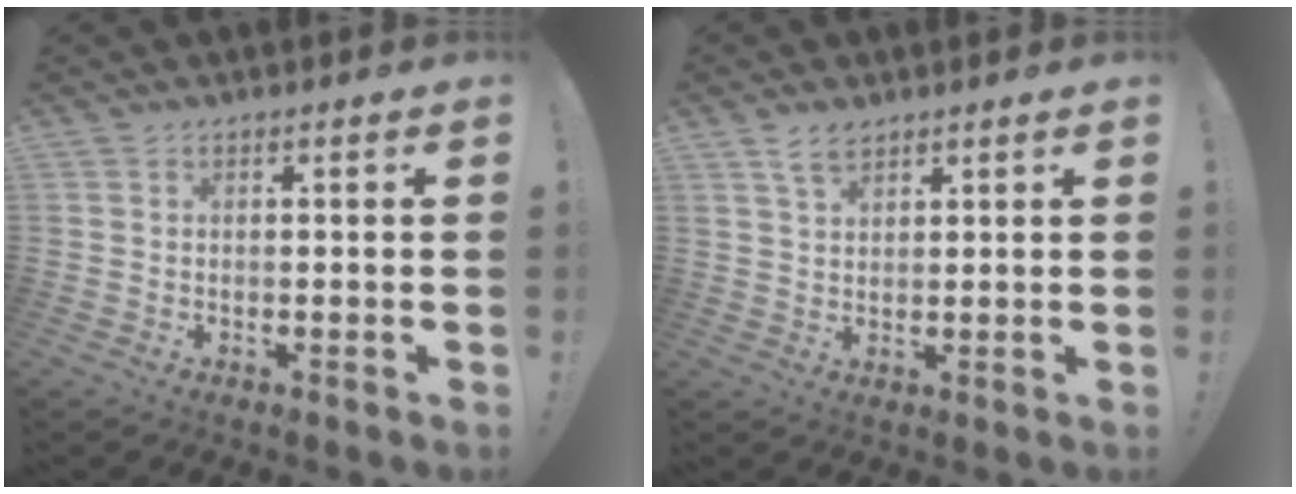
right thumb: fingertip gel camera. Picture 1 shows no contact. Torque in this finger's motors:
{"motor_torque": [-0.01, 0.00, 0.00, 0.00, 0.00]}